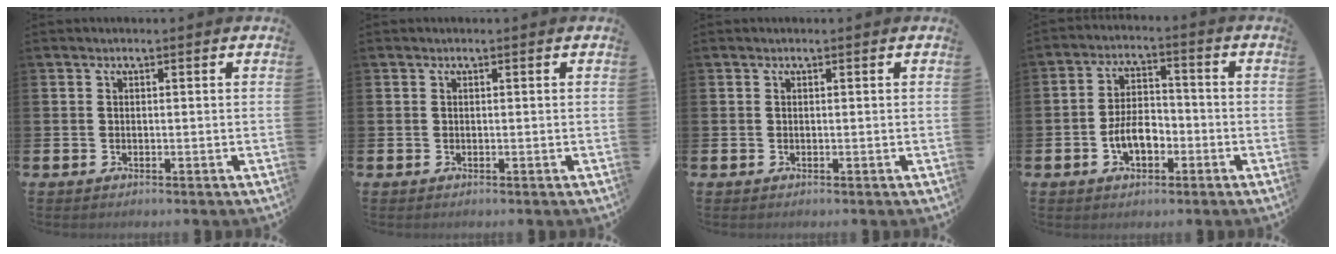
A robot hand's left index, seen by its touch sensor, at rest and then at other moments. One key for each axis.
{"total": 0.0}
{"total": 0.0}
{"total": 5.4, "fx": -2.0, "fy": 3.2, "fz": 3.8, "tx": -0.053, "ty": 0.006, "tz": -0.040}